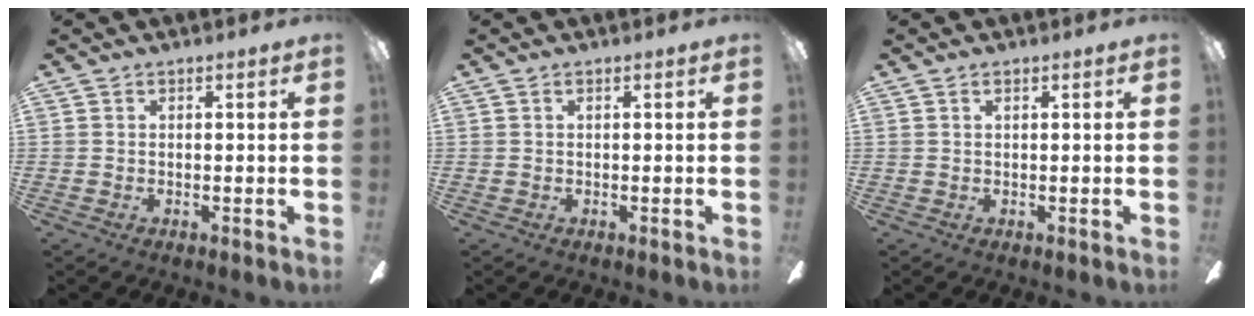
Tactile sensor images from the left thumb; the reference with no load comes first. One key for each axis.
{"total": 0.0}
{"total": 0.6, "fx": 0.3, "fy": 0.2, "fz": 0.5, "tx": -0.008, "ty": 0.003, "tz": 0.005}